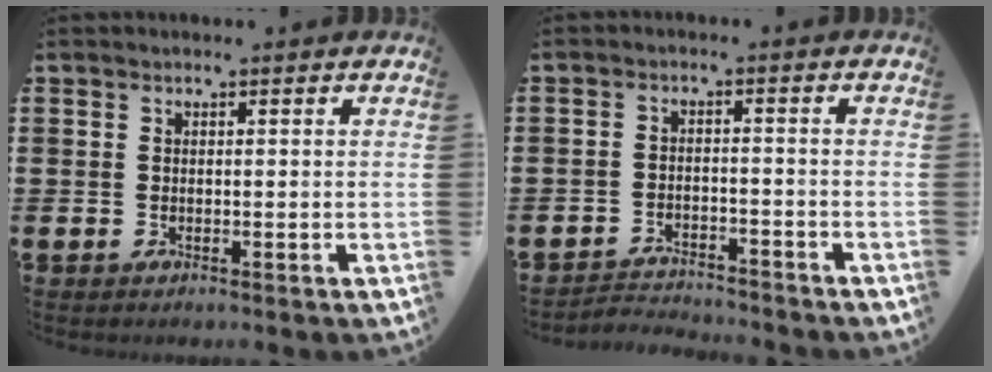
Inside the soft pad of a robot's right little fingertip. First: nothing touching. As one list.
[{"total": 2.7, "force": [-2.7, 0.1, -0.2], "torque": [-0.004, 0.002, -0.059]}]